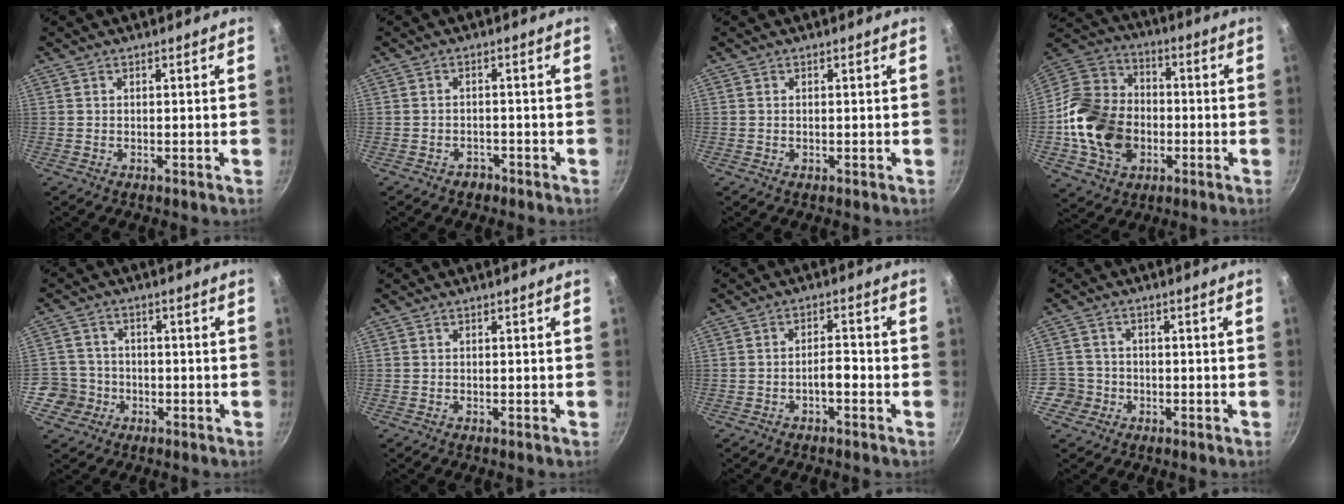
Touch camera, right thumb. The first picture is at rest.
{"total": 2.1, "force": [-1.5, 1.4, 0.4], "torque": [0.008, 0.019, -0.015]}
{"total": 0.0}
{"total": 20.9, "force": [-3.3, 16.2, 12.8], "torque": [-0.220, 0.039, -0.058]}
{"total": 6.5, "force": [-2.2, 6.1, 0.7], "torque": [0.017, 0.031, -0.042]}
{"total": 0.0}
{"total": 3.1, "force": [-1.5, 1.2, 2.4], "torque": [-0.032, 0.022, -0.025]}
{"total": 5.4, "force": [-1.9, 4.9, 0.7], "torque": [0.009, 0.029, -0.035]}